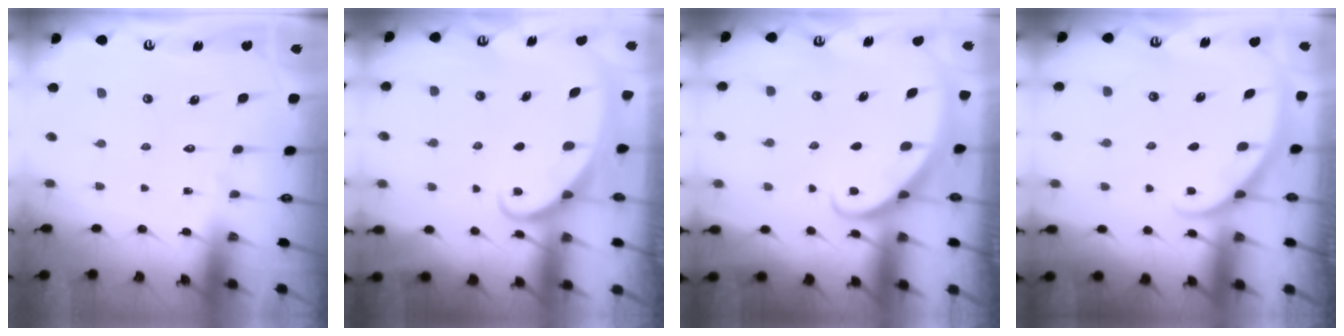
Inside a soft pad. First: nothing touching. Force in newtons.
{"total": 2.0, "press": 2.0, "slide": 0.0}
{"total": 2.9, "press": 2.9, "slide": 0.2}
{"total": 2.5, "press": 2.5, "slide": 0.2}